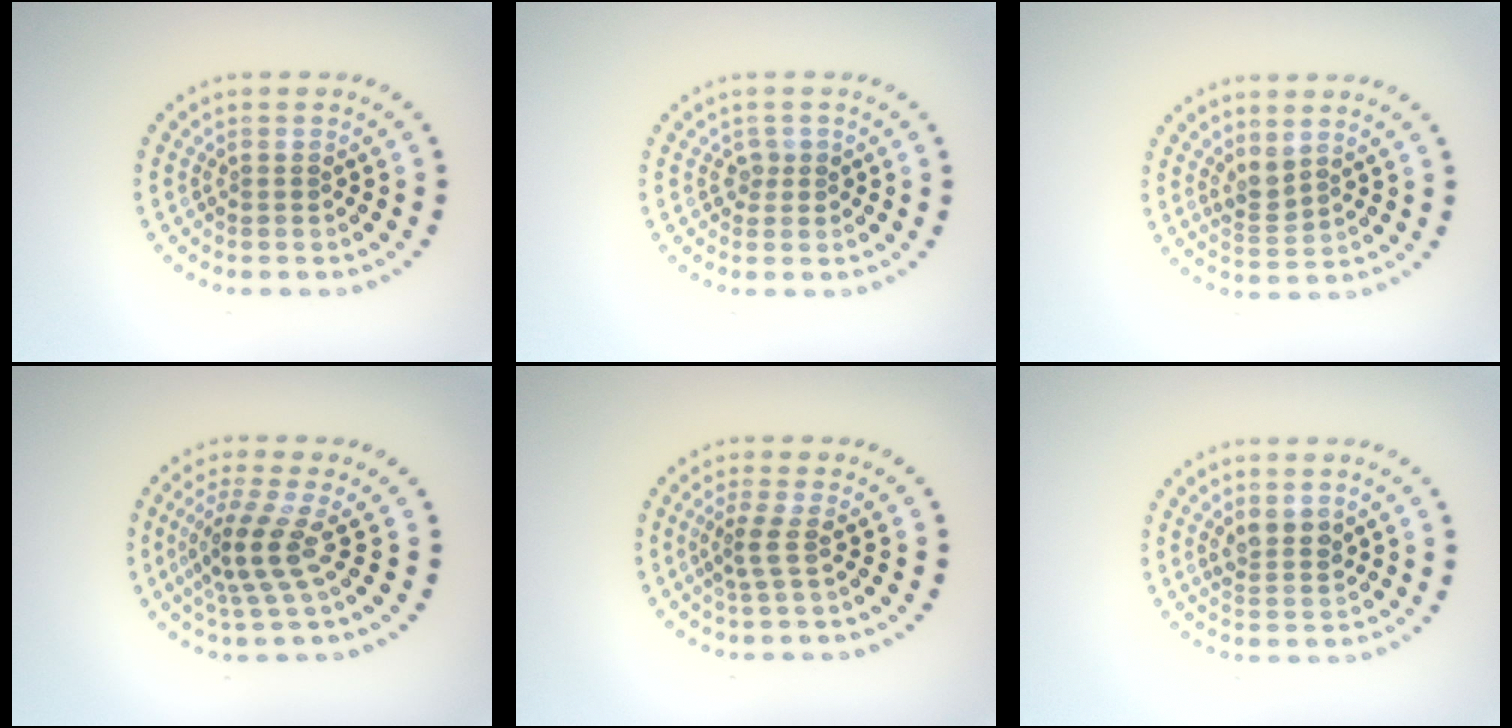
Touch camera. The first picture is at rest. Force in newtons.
{"total": 1.1, "press": 0.8, "slide": 0.7}
{"total": 1.7, "press": 1.4, "slide": 1.0}
{"total": 3.8, "press": 2.7, "slide": 2.6}
{"total": 1.9, "press": 1.3, "slide": 1.4}
{"total": 2.1, "press": 1.9, "slide": 0.9}